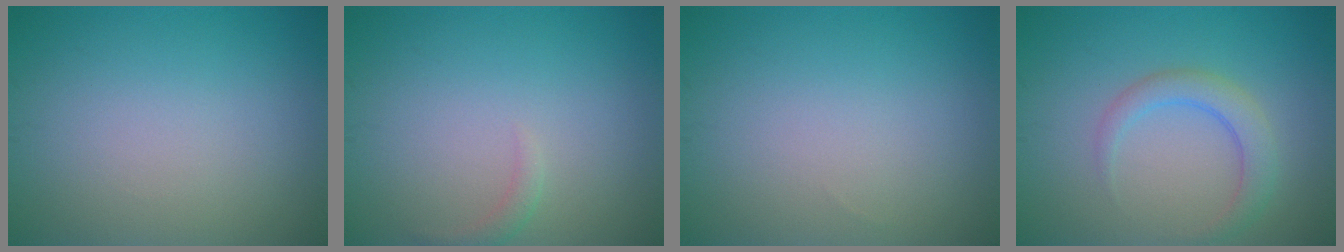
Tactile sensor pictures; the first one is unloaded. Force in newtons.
{"total": 1.0, "press": 1.0, "slide": 0.1}
{"total": 0.0}
{"total": 2.8, "press": 2.8, "slide": 0.1}